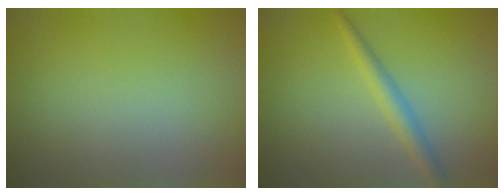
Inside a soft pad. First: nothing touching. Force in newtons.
{"total": 2.0, "press": 2.0, "slide": 0.0}